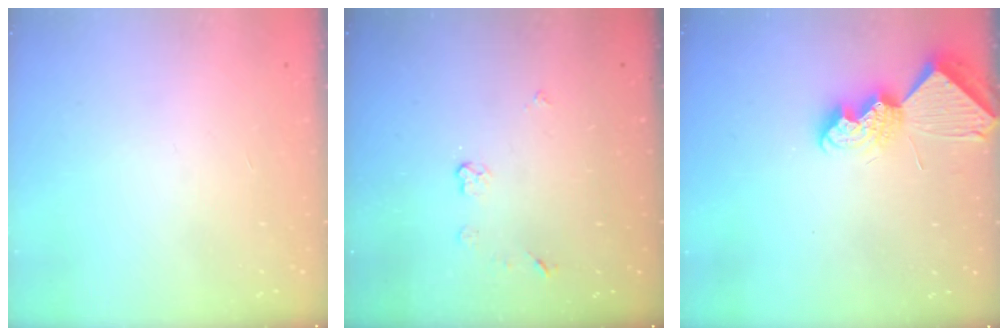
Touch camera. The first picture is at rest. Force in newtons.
{"total": 4.9, "press": 4.9, "slide": 0.0}
{"total": 8.8, "press": 8.7, "slide": 0.9}